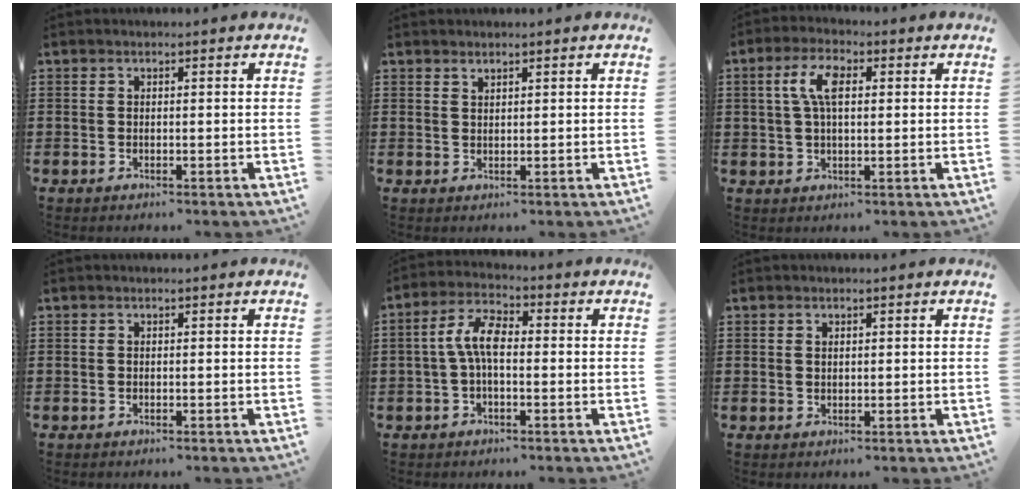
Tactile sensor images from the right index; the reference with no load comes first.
{"total": 1.1, "force": [1.1, 0.2, 0.1], "torque": [-0.003, 0.001, 0.021]}
{"total": 6.0, "force": [1.4, 2.6, 5.2], "torque": [-0.107, 0.015, 0.021]}
{"total": 0.0}
{"total": 5.9, "force": [-0.3, 2.5, 5.4], "torque": [-0.120, 0.006, -0.011]}
{"total": 0.8, "force": [0.6, 0.5, 0.4], "torque": [-0.008, 0.003, 0.011]}